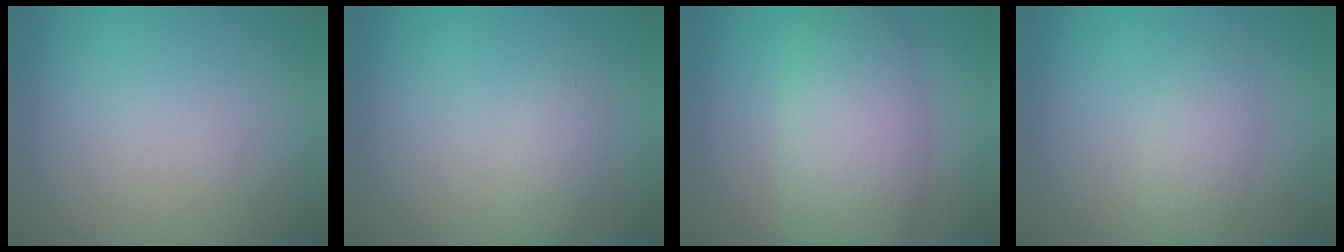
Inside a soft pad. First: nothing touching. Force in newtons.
{"total": 1.5, "press": 1.5, "slide": 0.2}
{"total": 7.4, "press": 7.4, "slide": 0.4}
{"total": 2.2, "press": 2.2, "slide": 0.0}